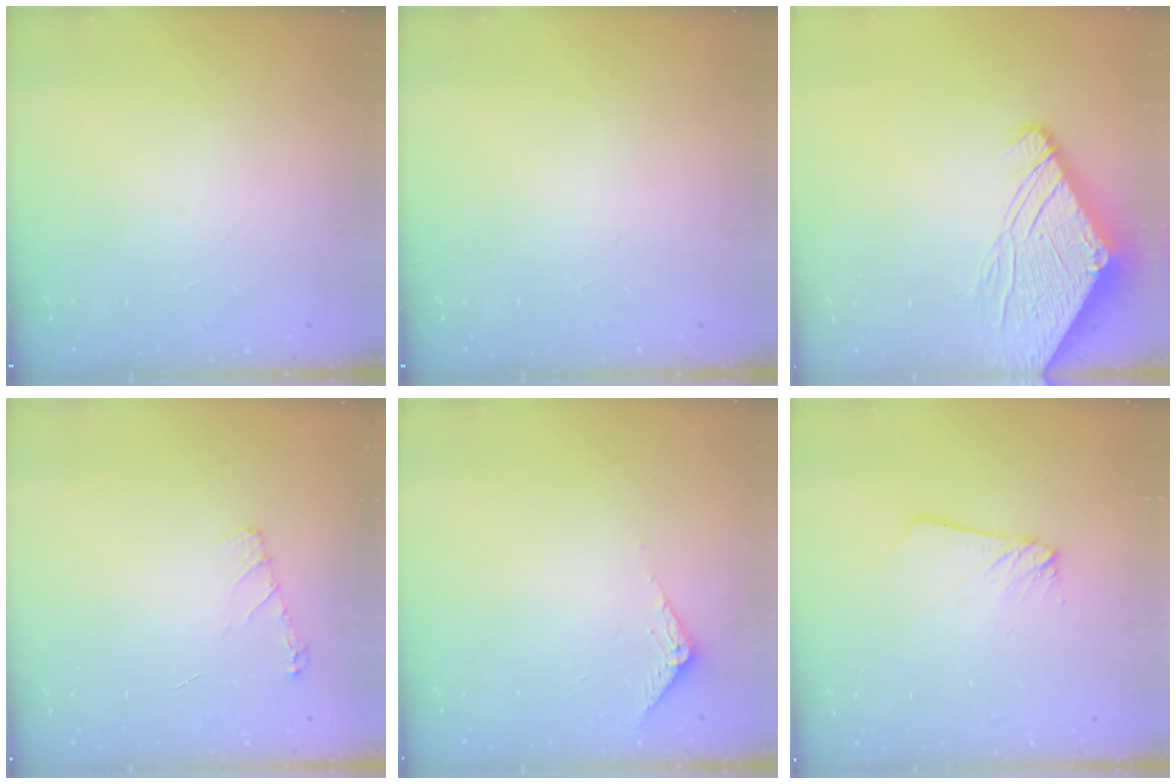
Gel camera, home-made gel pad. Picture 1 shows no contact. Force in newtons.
{"total": 0.0}
{"total": 13.4, "press": 13.3, "slide": 1.4}
{"total": 6.5, "press": 6.5, "slide": 0.8}
{"total": 4.0, "press": 4.0, "slide": 0.5}
{"total": 2.0, "press": 2.0, "slide": 0.1}